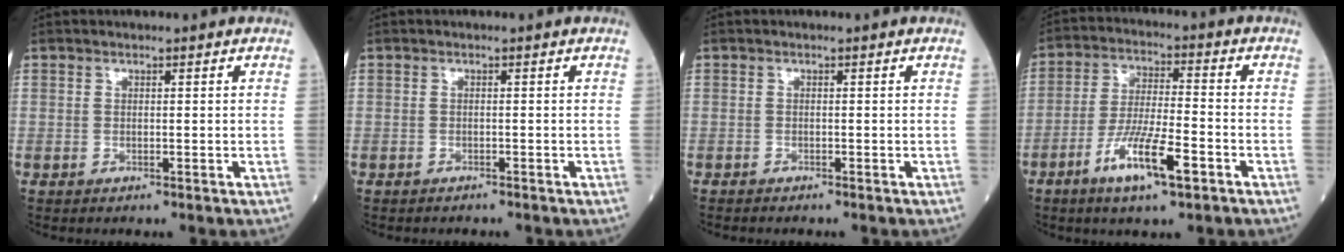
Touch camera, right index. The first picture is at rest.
{"total": 1.1, "force": [-1.0, 0.3, 0.3], "torque": [-0.011, -0.001, -0.013]}
{"total": 1.0, "force": [-0.9, 0.1, 0.3], "torque": [-0.006, -0.002, -0.013]}
{"total": 9.9, "force": [-4.9, 1.2, 8.5], "torque": [-0.166, -0.012, -0.089]}